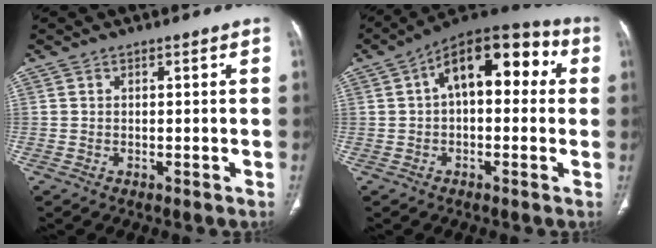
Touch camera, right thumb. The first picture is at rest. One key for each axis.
{"total": 15.4, "fx": 2.9, "fy": 8.3, "fz": 12.7, "tx": -0.153, "ty": 0.045, "tz": 0.035}